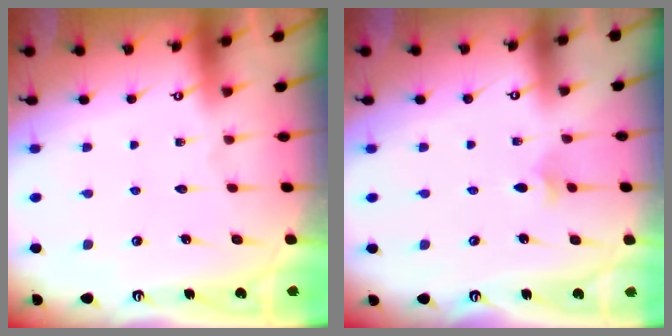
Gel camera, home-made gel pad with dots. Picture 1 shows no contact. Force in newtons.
{"total": 3.0, "press": 2.9, "slide": 0.8}